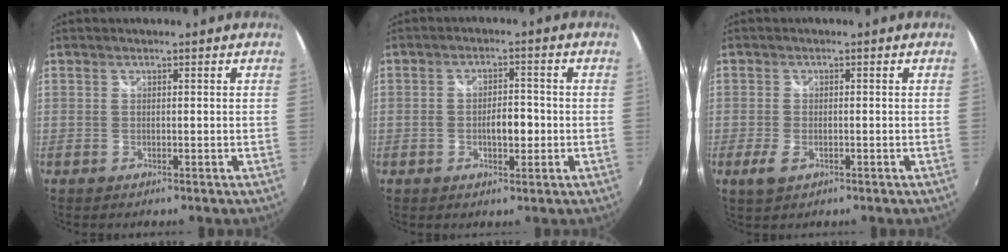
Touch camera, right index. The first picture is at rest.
{"total": 4.2, "force": [-1.0, 2.0, 3.6], "torque": [-0.061, 0.001, -0.014]}
{"total": 3.4, "force": [-1.5, 1.7, 2.5], "torque": [-0.059, -0.008, -0.027]}